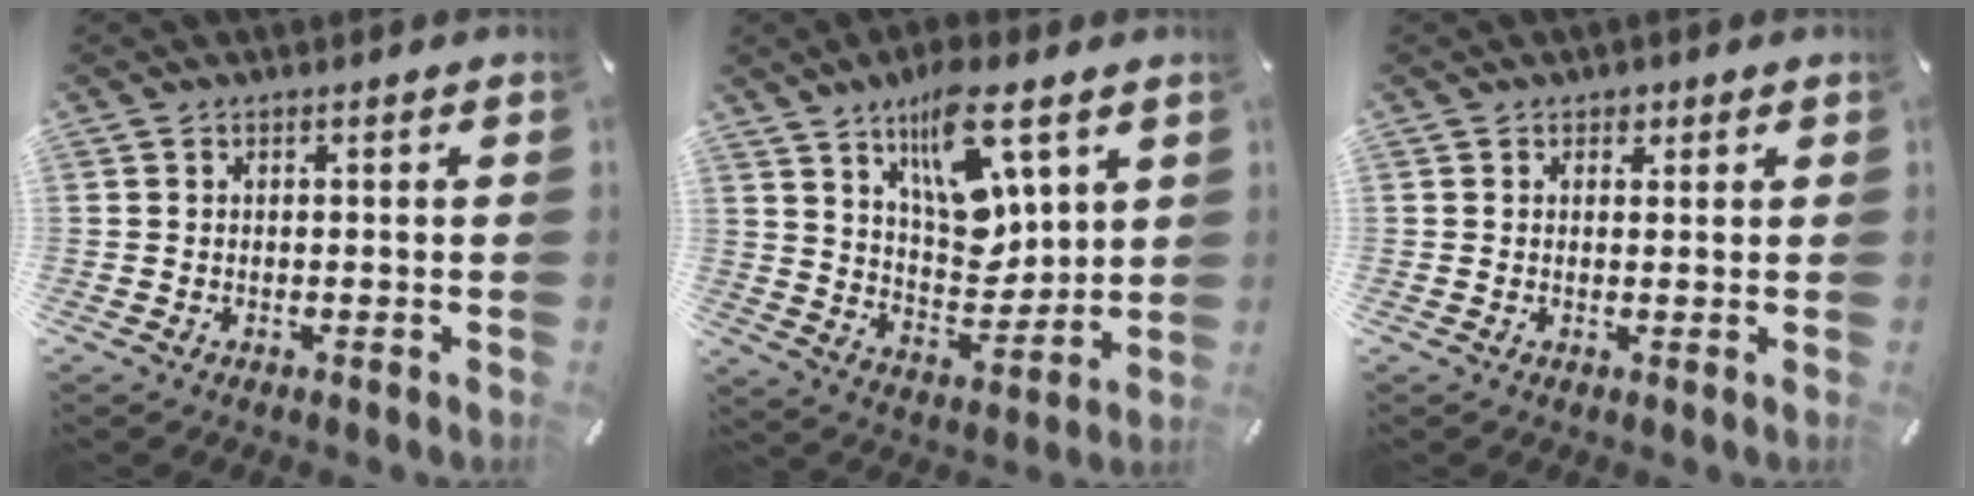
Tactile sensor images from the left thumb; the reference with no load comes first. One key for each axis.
{"total": 15.9, "fx": 9.2, "fy": 7.7, "fz": 10.5, "tx": -0.151, "ty": -0.050, "tz": 0.159}
{"total": 1.6, "fx": 0.8, "fy": 1.3, "fz": 0.5, "tx": 0.004, "ty": -0.003, "tz": 0.012}